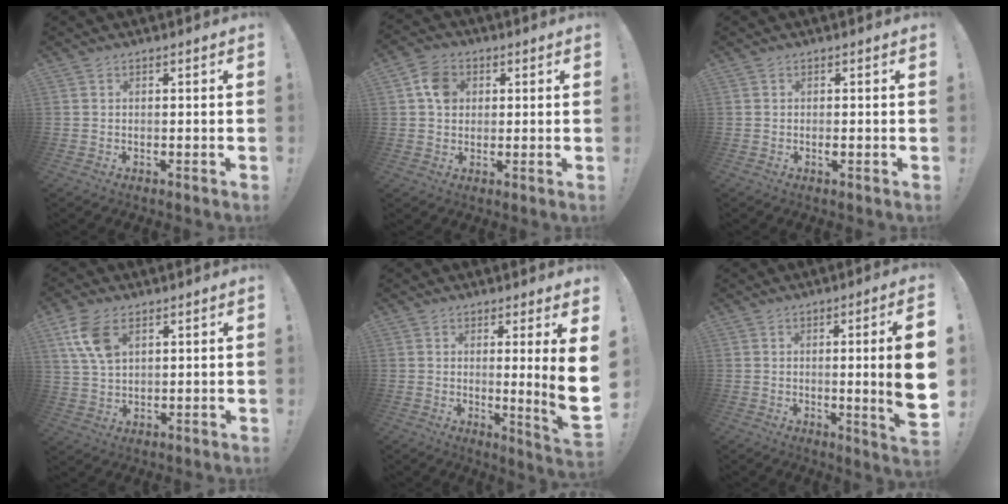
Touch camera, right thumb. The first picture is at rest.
{"total": 7.5, "force": [1.8, 6.3, 3.5], "torque": [-0.045, 0.004, 0.036]}
{"total": 0.9, "force": [-0.4, 0.2, 0.9], "torque": [-0.016, -0.001, -0.006]}
{"total": 9.5, "force": [4.5, 5.6, 6.2], "torque": [-0.123, -0.011, 0.087]}
{"total": 8.1, "force": [1.0, -1.4, 7.9], "torque": [-0.110, -0.032, 0.008]}
{"total": 10.9, "force": [0.2, -0.3, 10.9], "torque": [-0.154, -0.016, -0.003]}